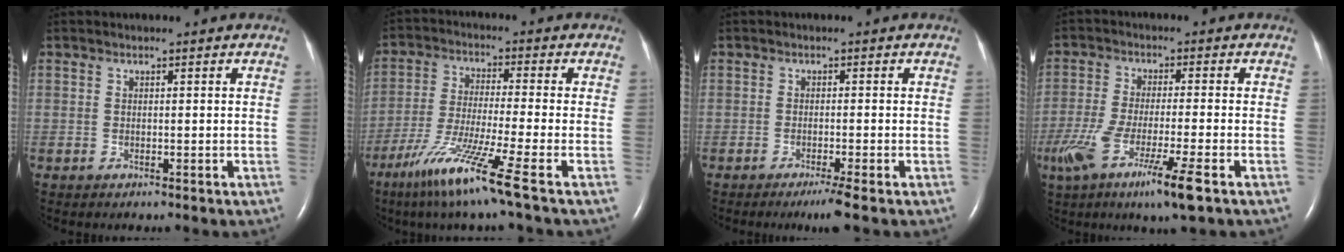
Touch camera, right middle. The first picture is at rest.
{"total": 11.7, "force": [-6.9, -1.7, 9.3], "torque": [-0.183, -0.044, -0.131]}
{"total": 3.0, "force": [-2.0, -0.7, 2.1], "torque": [-0.037, -0.009, -0.036]}
{"total": 11.4, "force": [-6.0, 0.2, 9.7], "torque": [-0.189, -0.036, -0.106]}